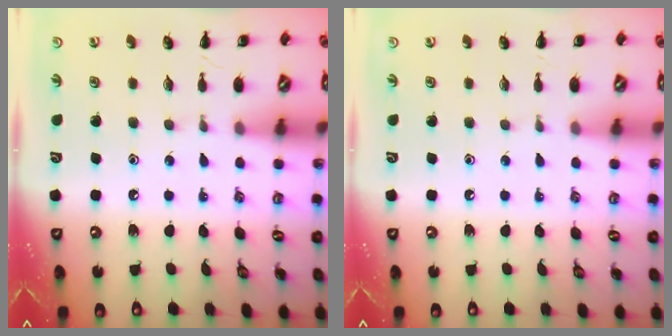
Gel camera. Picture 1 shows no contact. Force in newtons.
{"total": 0.0}